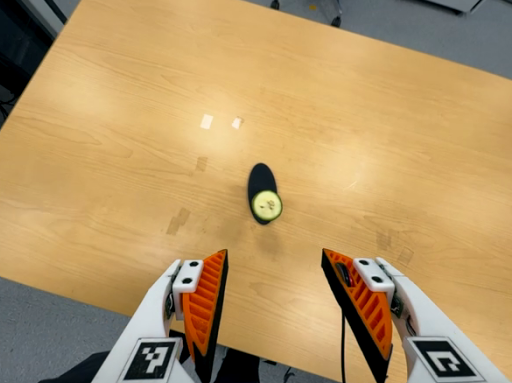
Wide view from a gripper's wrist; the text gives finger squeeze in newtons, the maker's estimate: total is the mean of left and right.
{"total": 0.0}